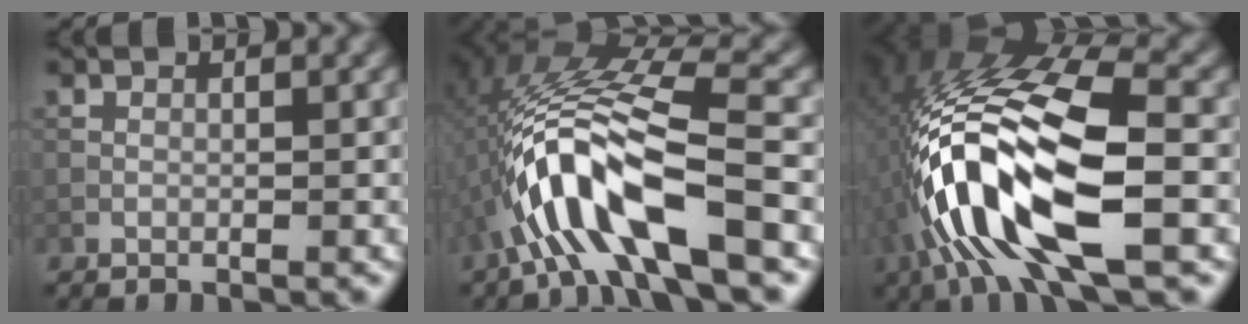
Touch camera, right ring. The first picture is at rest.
{"total": 9.8, "force": [-3.6, 2.3, 8.8], "torque": [-0.182, 0.021, -0.062]}
{"total": 13.9, "force": [-4.2, 4.7, 12.4], "torque": [-0.260, 0.008, -0.070]}